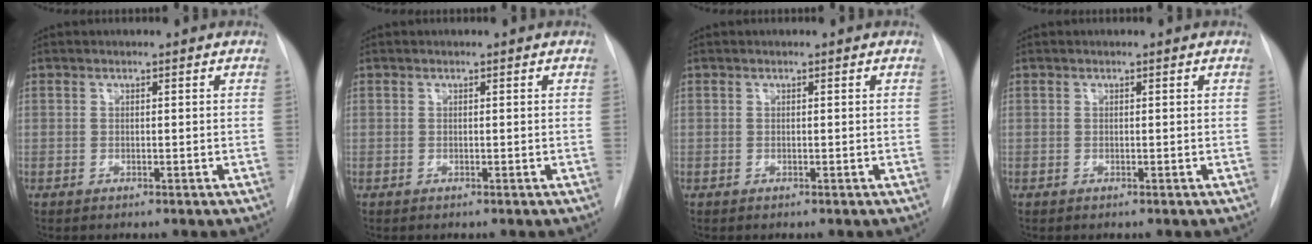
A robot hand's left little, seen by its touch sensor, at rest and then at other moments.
{"total": 0.0}
{"total": 0.0}
{"total": 0.0}